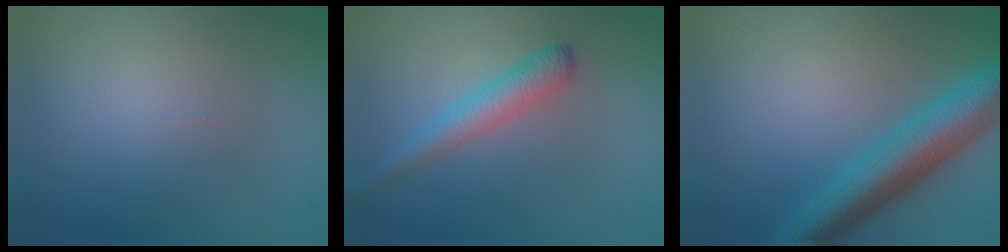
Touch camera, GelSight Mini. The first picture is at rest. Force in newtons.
{"total": 3.1, "press": 3.1, "slide": 0.1}
{"total": 6.9, "press": 6.9, "slide": 0.1}